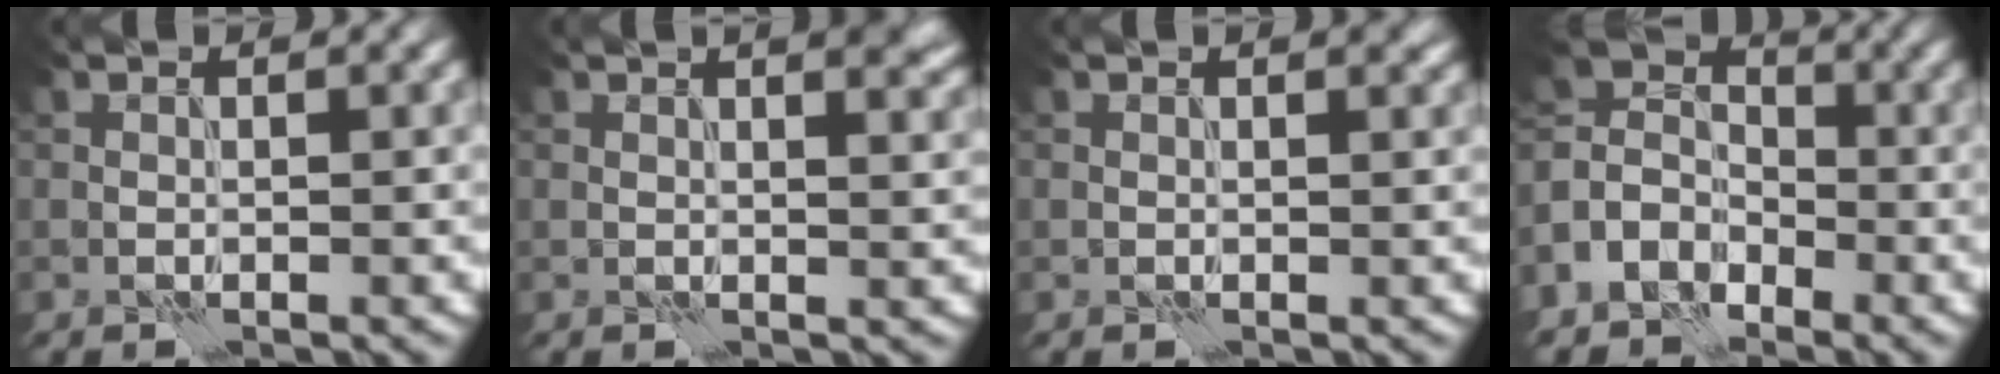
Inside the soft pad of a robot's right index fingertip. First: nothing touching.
{"total": 6.6, "force": [3.7, 3.0, 4.6], "torque": [-0.020, 0.037, 0.026]}
{"total": 2.0, "force": [1.3, 0.9, 1.3], "torque": [-0.009, 0.007, 0.009]}
{"total": 5.9, "force": [-3.7, 4.4, 1.4], "torque": [-0.031, 0.004, -0.081]}